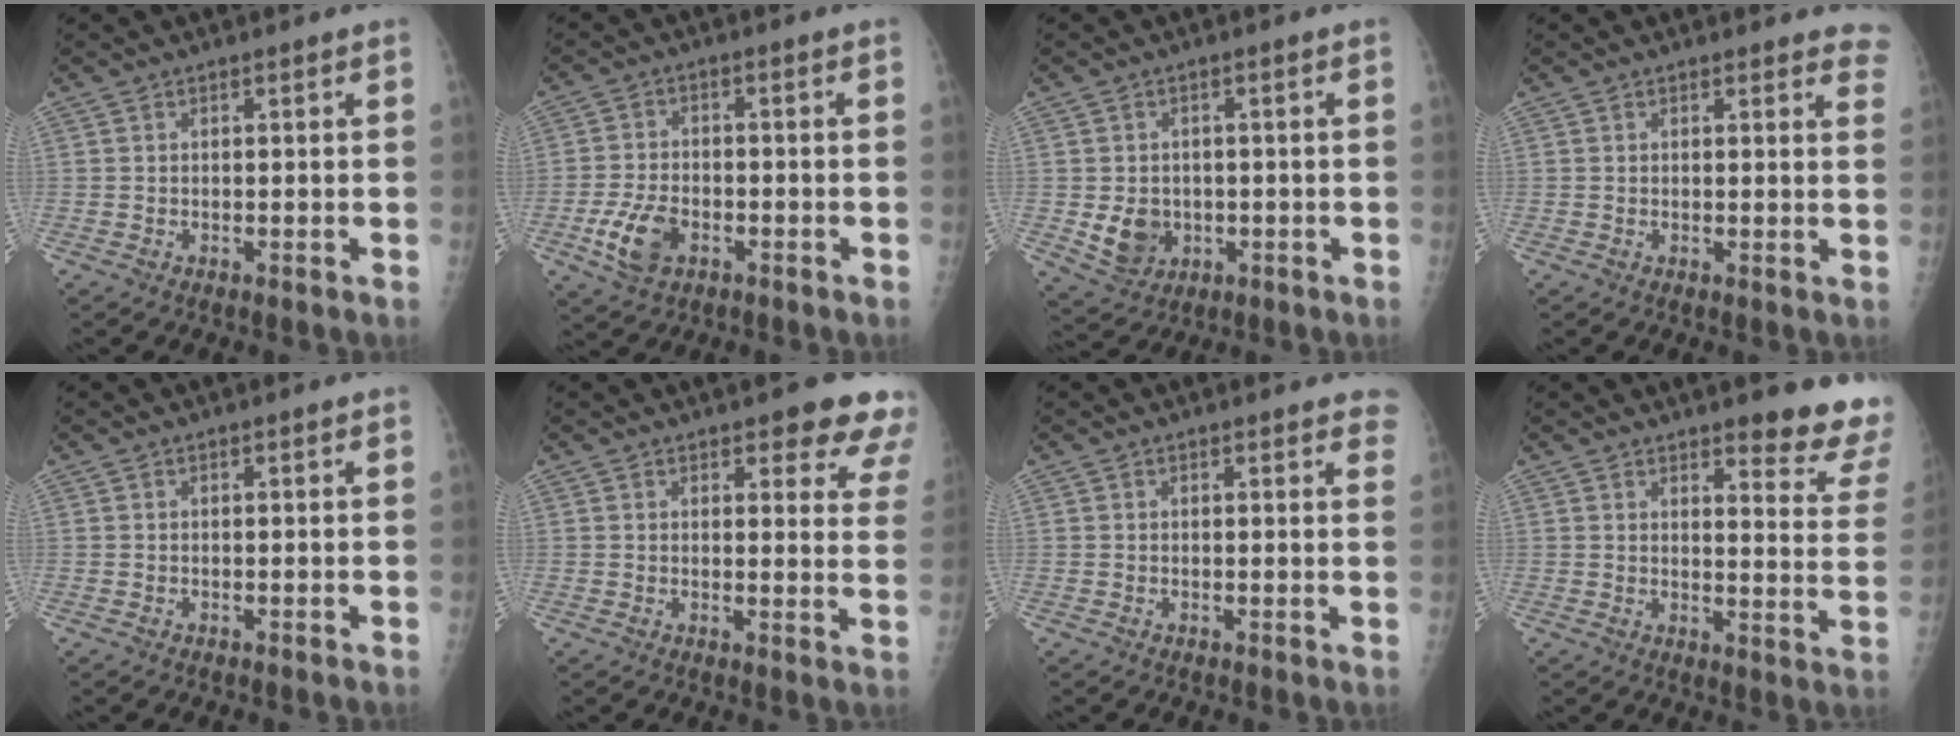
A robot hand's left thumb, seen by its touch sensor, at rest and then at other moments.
{"total": 7.5, "force": [-3.2, 4.6, 4.9], "torque": [-0.095, 0.011, -0.056]}
{"total": 6.2, "force": [-1.0, 5.3, 3.0], "torque": [-0.029, 0.002, -0.001]}
{"total": 4.7, "force": [4.3, 1.7, 1.1], "torque": [0.022, -0.019, 0.022]}
{"total": 0.0}
{"total": 10.4, "force": [8.1, 3.6, 5.5], "torque": [-0.015, -0.039, 0.072]}
{"total": 3.2, "force": [2.8, 1.2, 1.2], "torque": [0.014, -0.008, 0.014]}
{"total": 12.5, "force": [11.1, 2.0, 5.3], "torque": [-0.031, -0.096, 0.113]}